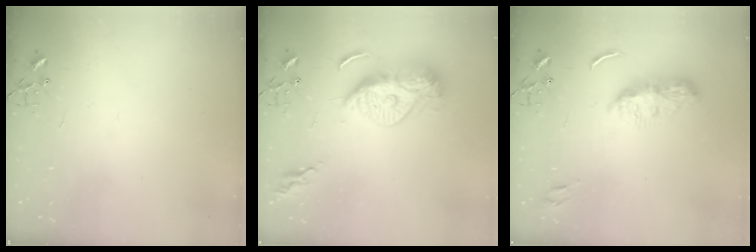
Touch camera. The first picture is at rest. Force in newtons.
{"total": 15.5, "press": 15.4, "slide": 1.3}
{"total": 9.4, "press": 9.4, "slide": 0.4}